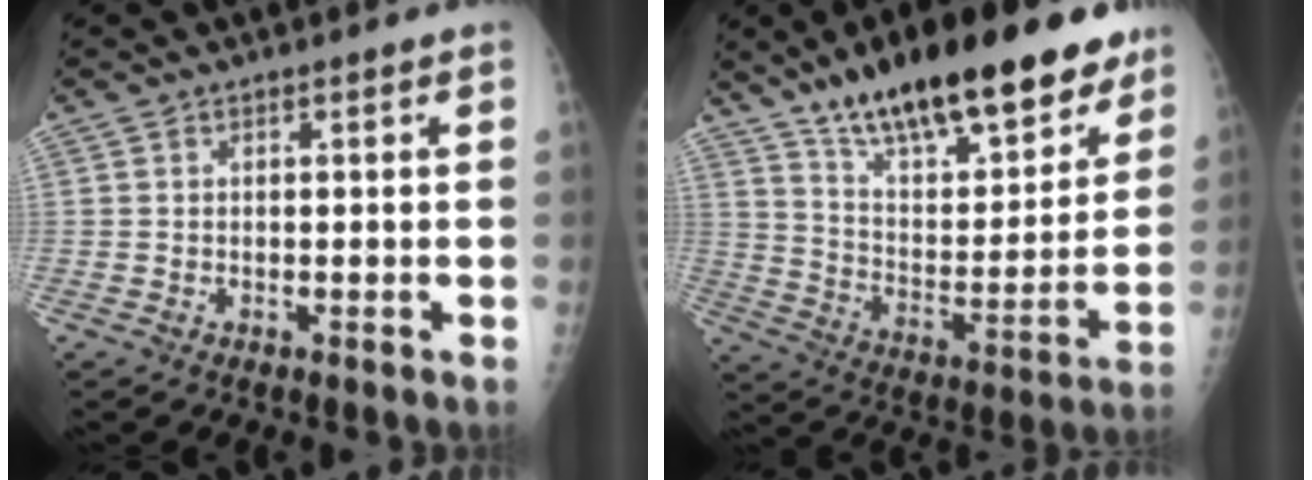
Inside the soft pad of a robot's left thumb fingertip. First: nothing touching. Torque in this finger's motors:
{"motor_torque": [0.76, 0.70, 1.44, -1.33, 0.15]}